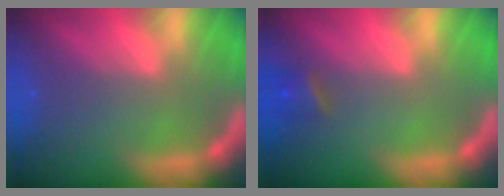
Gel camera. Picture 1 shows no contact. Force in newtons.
{"total": 1.9}